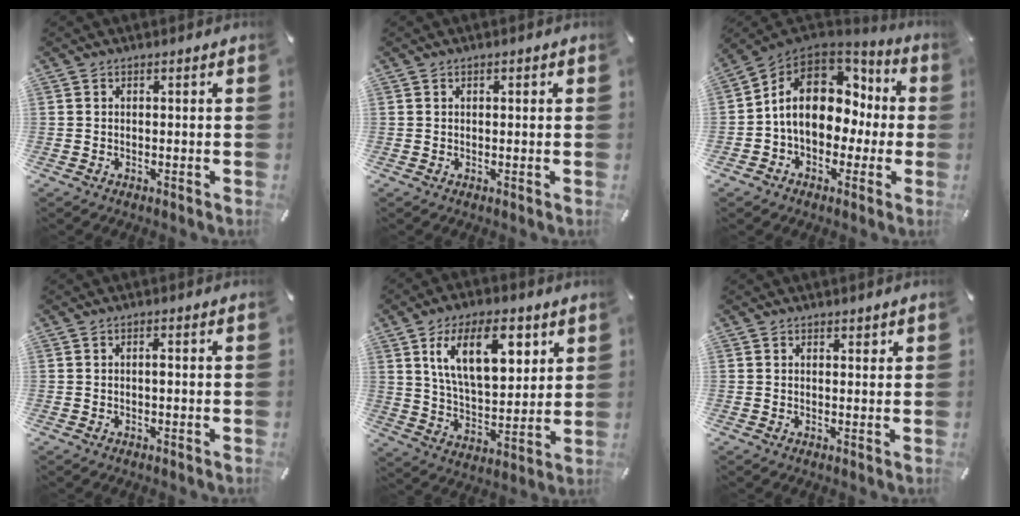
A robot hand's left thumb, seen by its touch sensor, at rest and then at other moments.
{"total": 0.7, "force": [0.2, 0.4, 0.5], "torque": [-0.010, 0.003, 0.003]}
{"total": 15.9, "force": [1.8, 12.1, 10.2], "torque": [-0.172, 0.002, 0.036]}
{"total": 1.0, "force": [-0.1, 0.2, 1.0], "torque": [-0.021, -0.001, -0.001]}
{"total": 16.9, "force": [7.9, 8.6, 12.2], "torque": [-0.213, -0.009, 0.135]}
{"total": 1.1, "force": [0.8, 0.6, 0.3], "torque": [0.002, -0.003, 0.014]}